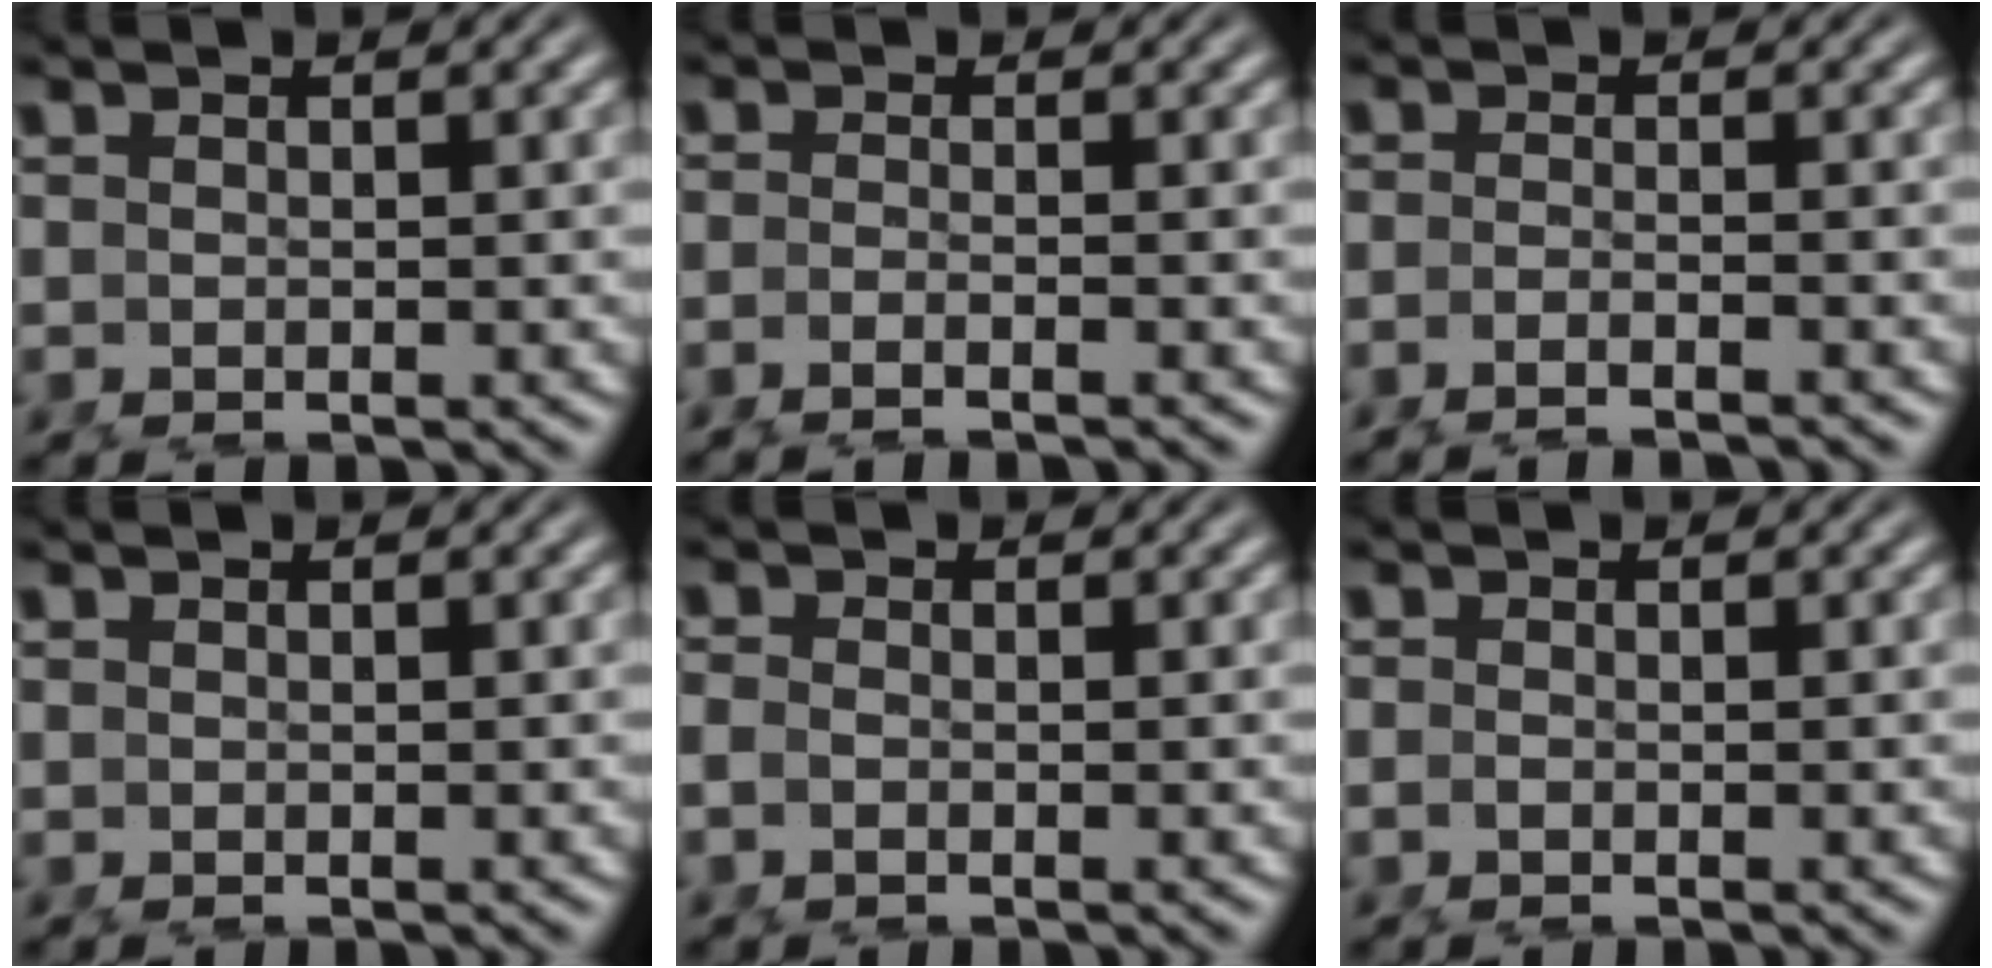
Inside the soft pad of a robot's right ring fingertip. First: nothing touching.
{"total": 3.1, "force": [-2.7, 0.5, 1.4], "torque": [-0.031, -0.001, -0.049]}
{"total": 4.1, "force": [-3.8, 0.6, 1.6], "torque": [-0.032, -0.003, -0.065]}
{"total": 0.0}
{"total": 1.8, "force": [-0.8, 1.2, 1.1], "torque": [-0.030, -0.003, -0.018]}
{"total": 1.0, "force": [-0.6, 0.7, 0.5], "torque": [-0.016, -0.001, -0.015]}